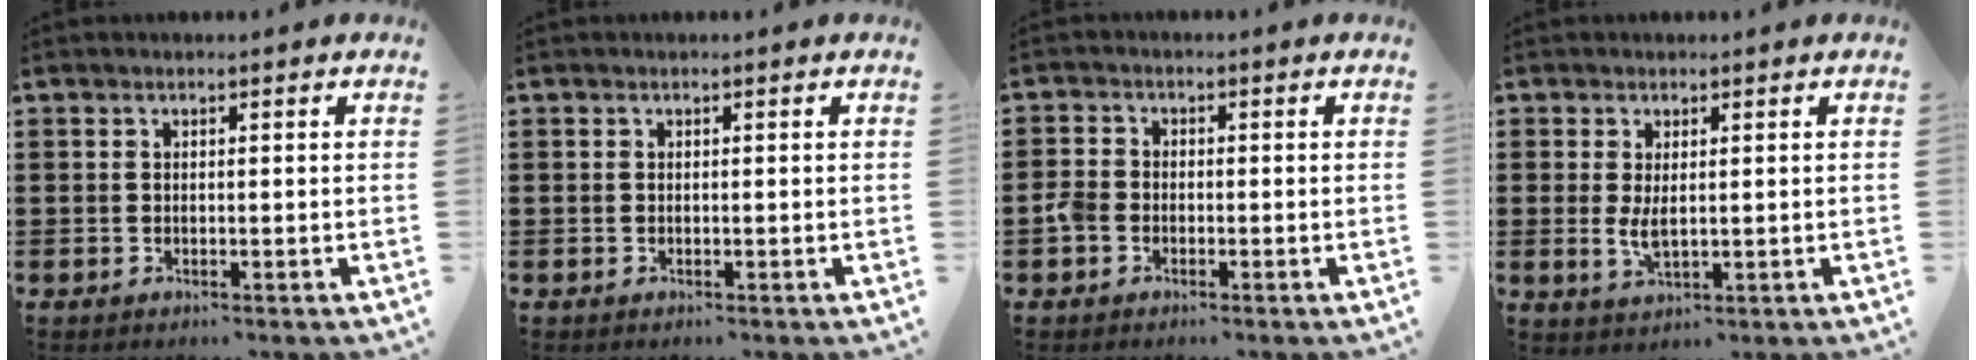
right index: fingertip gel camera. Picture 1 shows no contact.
{"total": 0.0}
{"total": 2.6, "force": [-1.2, 1.9, 1.4], "torque": [-0.042, -0.002, -0.026]}
{"total": 3.3, "force": [0.5, 1.4, 2.9], "torque": [-0.066, -0.001, 0.006]}